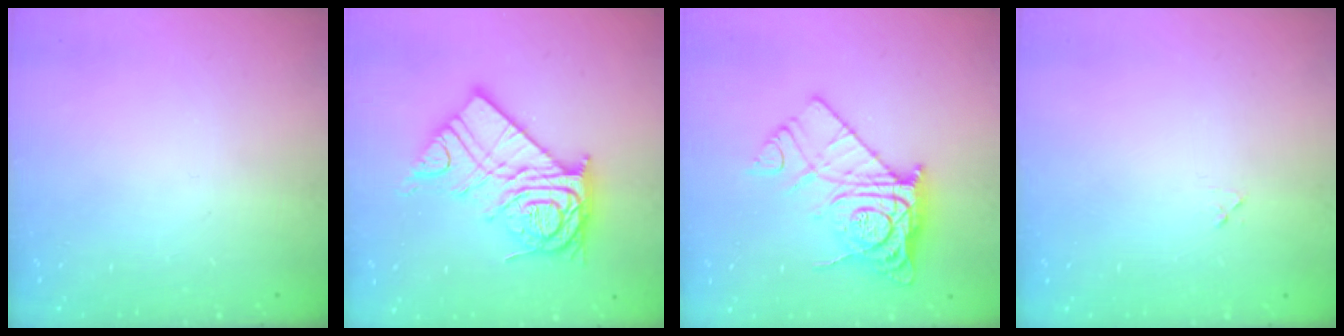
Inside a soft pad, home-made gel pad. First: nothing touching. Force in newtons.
{"total": 20.0, "press": 19.9, "slide": 1.9}
{"total": 13.4, "press": 13.3, "slide": 1.4}
{"total": 2.2, "press": 2.2, "slide": 0.1}